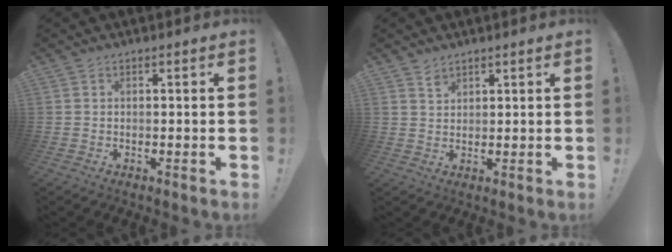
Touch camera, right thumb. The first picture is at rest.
{"total": 2.3, "force": [1.9, 1.1, 0.4], "torque": [0.013, -0.022, 0.032]}